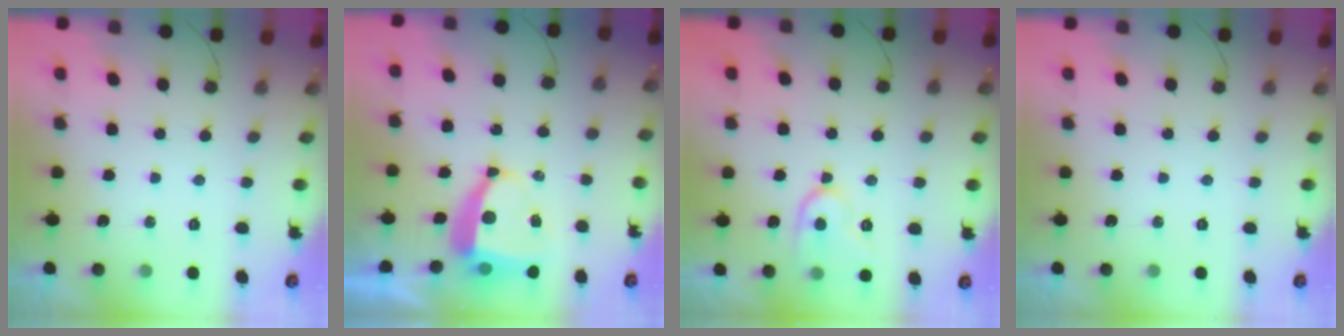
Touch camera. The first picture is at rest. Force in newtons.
{"total": 8.6, "press": 8.5, "slide": 1.1}
{"total": 11.7, "press": 11.7, "slide": 1.0}
{"total": 0.0}